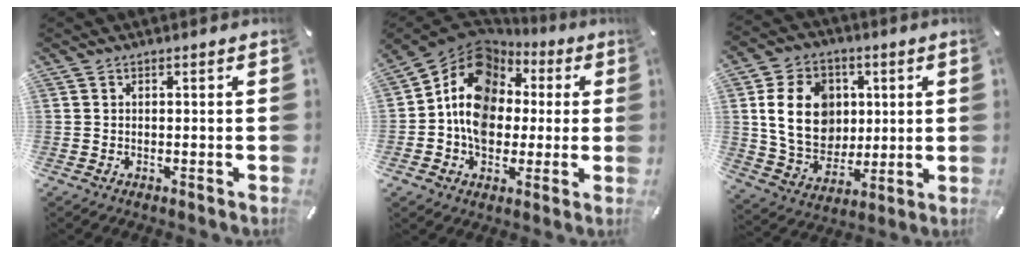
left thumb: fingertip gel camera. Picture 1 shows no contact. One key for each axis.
{"total": 13.7, "fx": 0.7, "fy": 11.6, "fz": 7.3, "tx": -0.141, "ty": -0.013, "tz": 0.011}
{"total": 16.5, "fx": 2.3, "fy": 13.5, "fz": 9.3, "tx": -0.180, "ty": 0.005, "tz": 0.044}